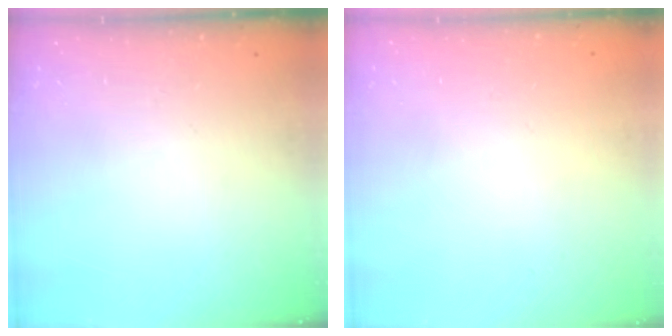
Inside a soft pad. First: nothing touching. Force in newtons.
{"total": 1.9, "press": 1.9, "slide": 0.2}